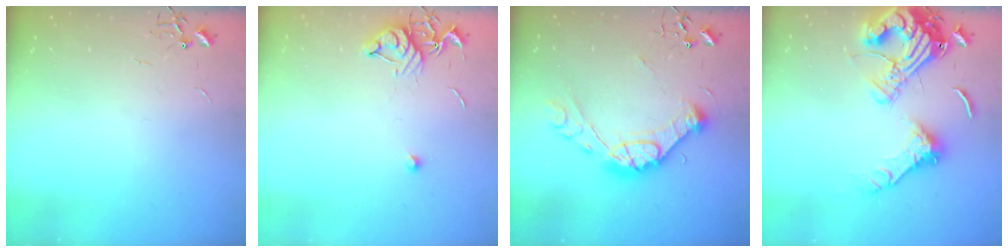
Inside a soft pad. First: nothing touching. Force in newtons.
{"total": 8.0, "press": 7.9, "slide": 0.9}
{"total": 15.3, "press": 15.2, "slide": 1.5}
{"total": 18.8, "press": 18.7, "slide": 2.1}